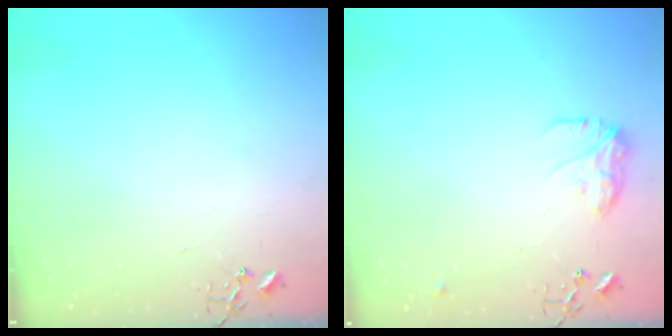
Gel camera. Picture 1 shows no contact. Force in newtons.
{"total": 10.8, "press": 10.8, "slide": 0.6}